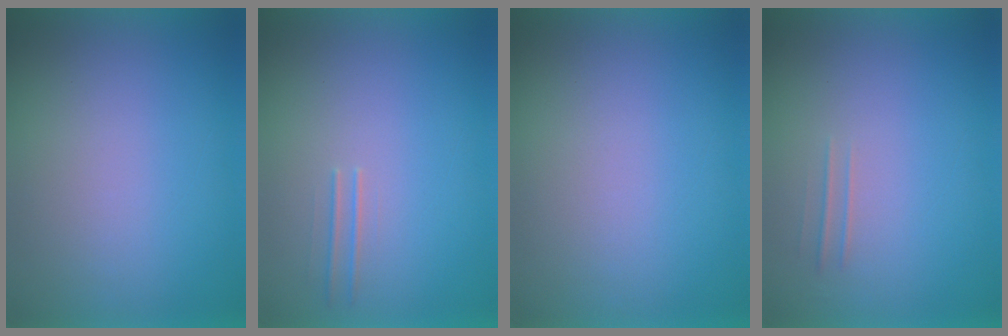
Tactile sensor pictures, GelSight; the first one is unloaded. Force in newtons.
{"total": 1.5}
{"total": 0.0}
{"total": 1.8}